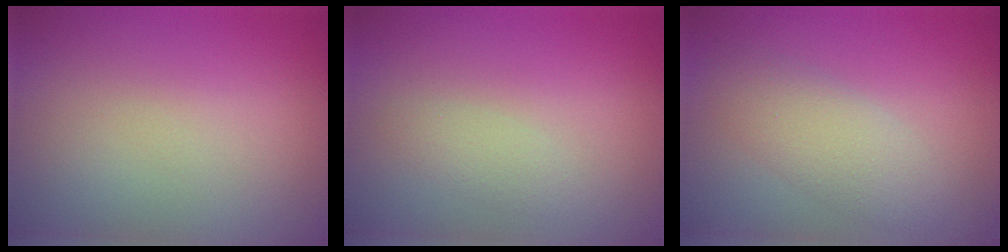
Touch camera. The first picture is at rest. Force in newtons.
{"total": 1.4, "press": 1.4, "slide": 0.1}
{"total": 3.3, "press": 3.3, "slide": 0.2}